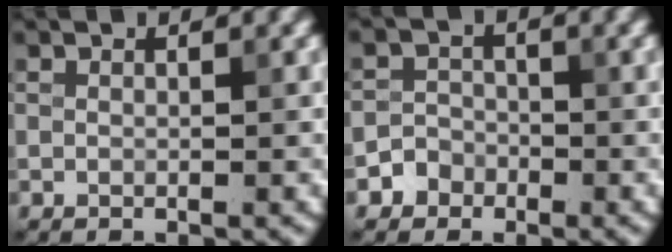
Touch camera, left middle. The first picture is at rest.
{"total": 1.9, "force": [-1.1, 1.6, 0.1], "torque": [0.014, 0.008, -0.024]}